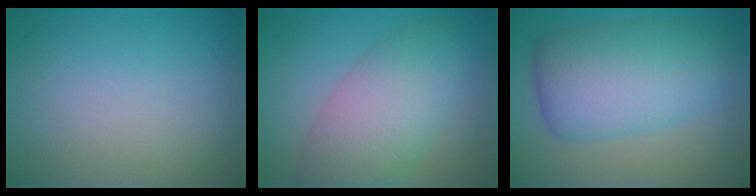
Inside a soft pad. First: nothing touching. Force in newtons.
{"total": 6.1, "press": 6.1, "slide": 0.3}
{"total": 8.2, "press": 8.2, "slide": 0.2}